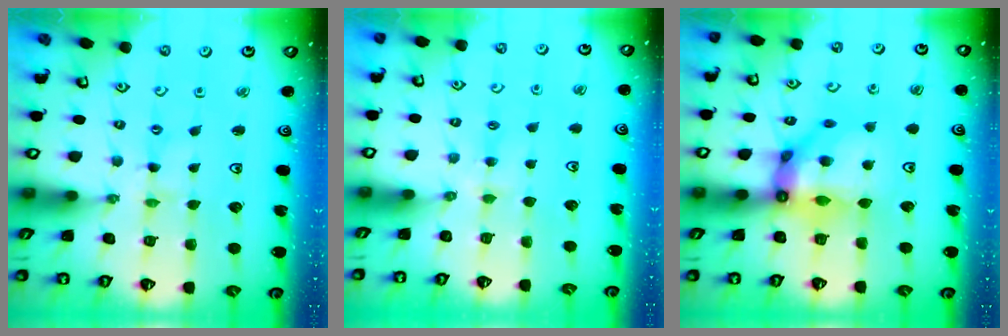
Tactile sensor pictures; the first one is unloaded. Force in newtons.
{"total": 3.9, "press": 3.9, "slide": 0.6}
{"total": 12.9, "press": 12.7, "slide": 1.9}